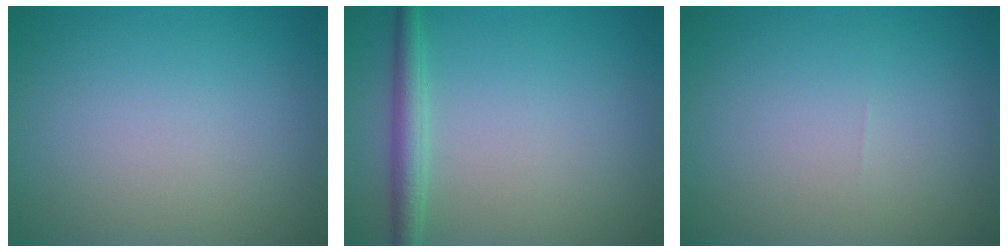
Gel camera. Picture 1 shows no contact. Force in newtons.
{"total": 2.4, "press": 2.4, "slide": 0.1}
{"total": 0.0}